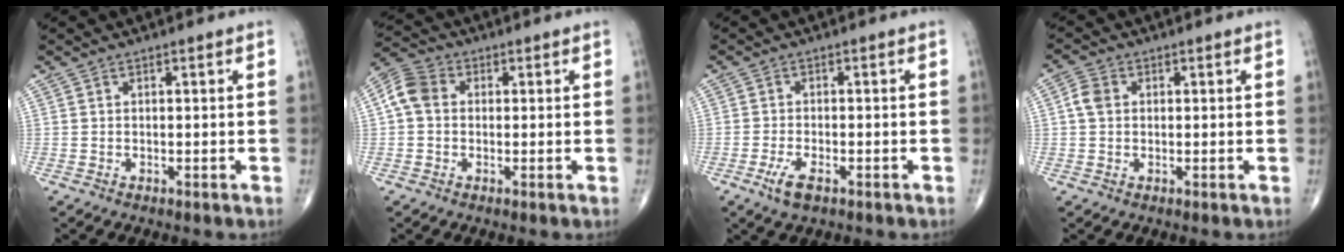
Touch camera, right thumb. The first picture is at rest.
{"total": 6.1, "force": [0.4, 4.8, 3.7], "torque": [-0.071, 0.020, -0.001]}
{"total": 4.0, "force": [-2.1, 1.6, 3.0], "torque": [-0.061, 0.002, -0.038]}
{"total": 3.2, "force": [0.4, 2.6, 1.9], "torque": [-0.038, 0.009, 0.002]}